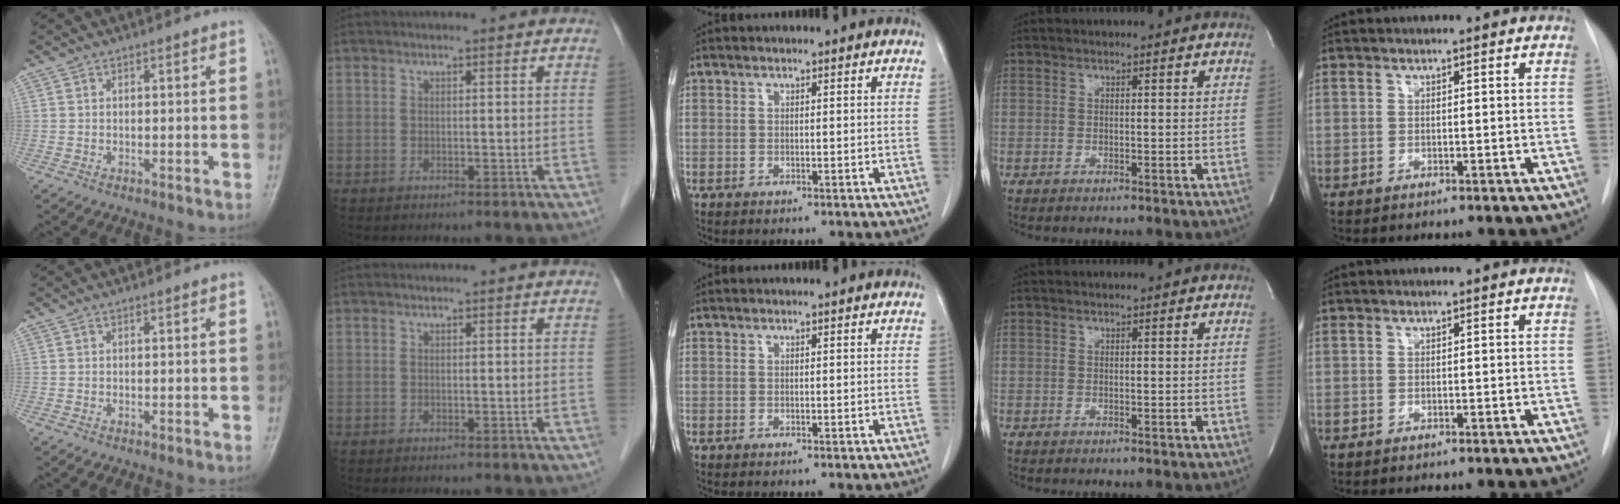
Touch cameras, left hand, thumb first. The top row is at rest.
{}